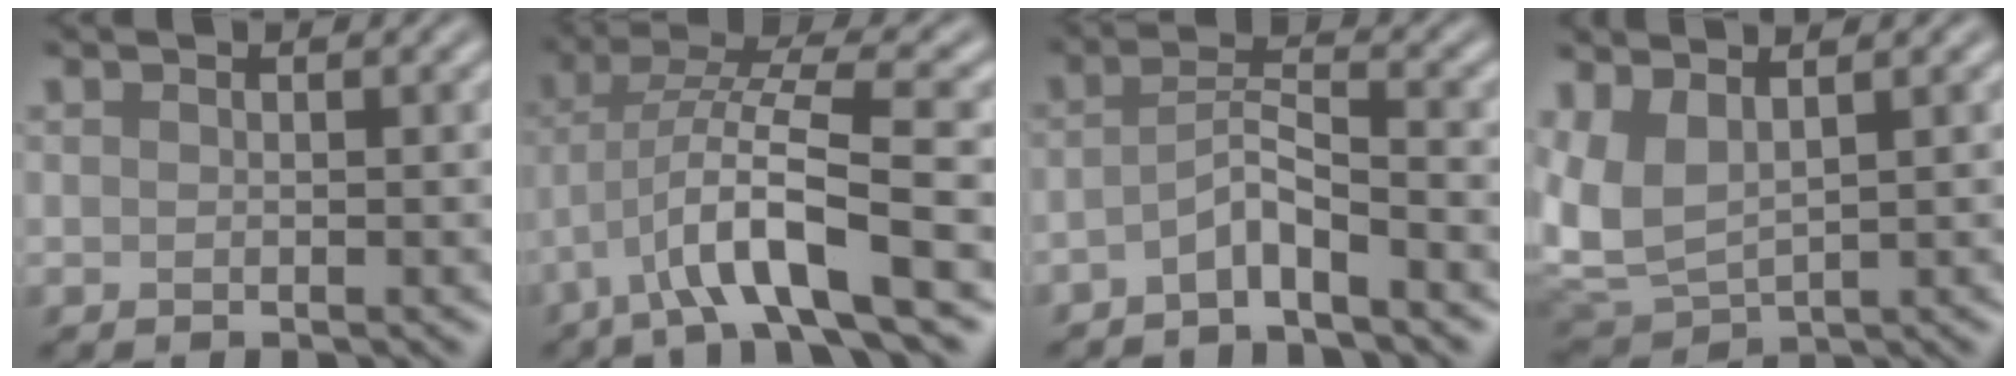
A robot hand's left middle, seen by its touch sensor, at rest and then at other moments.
{"total": 7.4, "force": [-2.9, 1.4, 6.7], "torque": [-0.126, 0.014, -0.058]}
{"total": 3.1, "force": [-2.0, 0.4, 2.3], "torque": [-0.043, 0.008, -0.048]}
{"total": 5.0, "force": [1.9, 2.8, 3.7], "torque": [-0.101, -0.001, 0.039]}